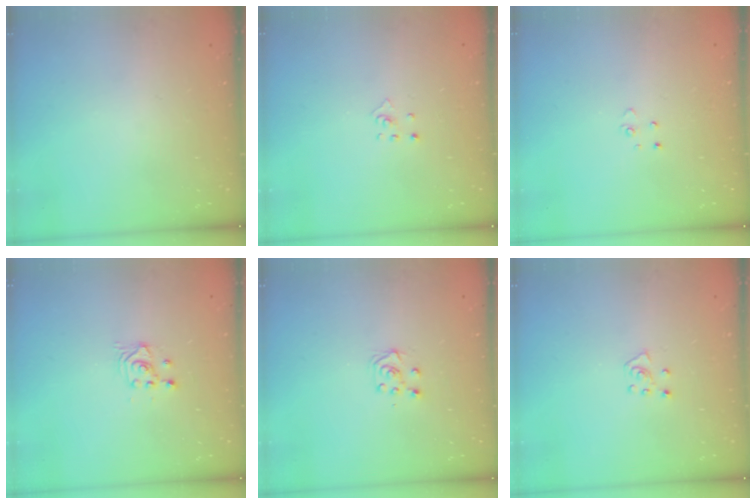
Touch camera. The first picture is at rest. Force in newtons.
{"total": 2.9, "press": 2.9, "slide": 0.3}
{"total": 2.6, "press": 2.6, "slide": 0.2}
{"total": 2.7, "press": 2.7, "slide": 0.3}
{"total": 5.0, "press": 4.9, "slide": 0.6}
{"total": 5.4, "press": 5.4, "slide": 0.6}